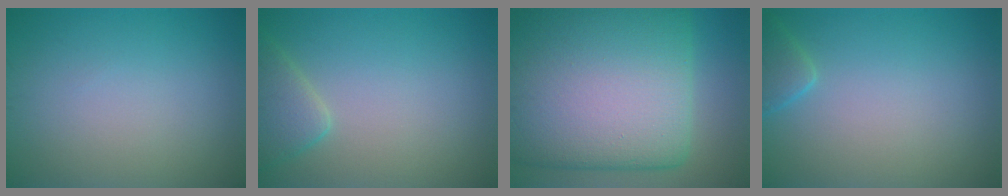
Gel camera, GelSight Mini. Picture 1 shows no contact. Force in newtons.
{"total": 2.9, "press": 2.9, "slide": 0.2}
{"total": 22.3, "press": 22.3, "slide": 0.8}
{"total": 1.9, "press": 1.9, "slide": 0.2}